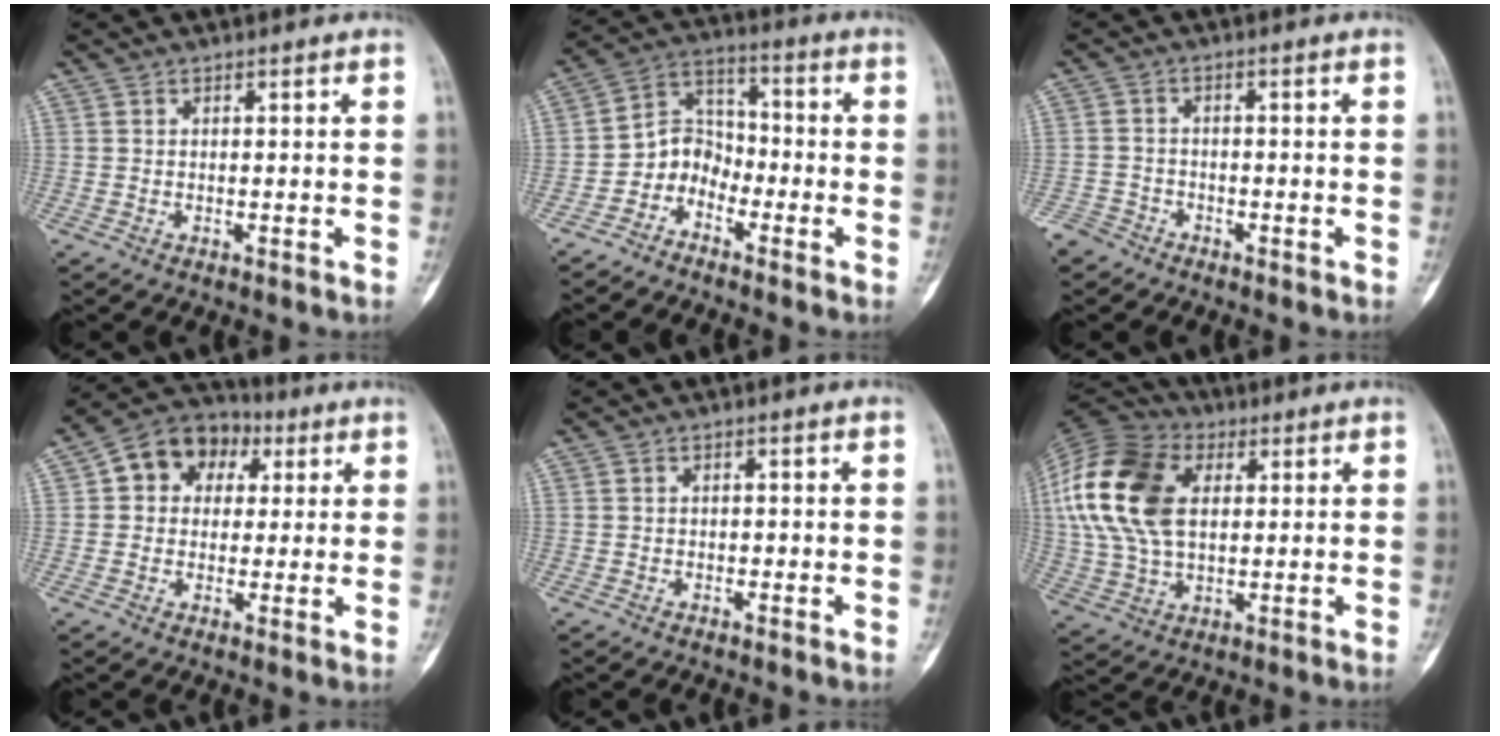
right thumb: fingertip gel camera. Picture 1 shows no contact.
{"total": 7.1, "force": [-4.1, 5.5, 1.9], "torque": [-0.004, 0.063, -0.092]}
{"total": 3.8, "force": [-3.0, 2.3, 0.2], "torque": [0.005, 0.010, -0.062]}
{"total": 11.3, "force": [3.0, 9.2, 5.7], "torque": [-0.052, 0.016, 0.036]}
{"total": 0.6, "force": [-0.4, 0.4, -0.1], "torque": [0.006, 0.003, -0.013]}
{"total": 19.9, "force": [4.0, 12.8, 14.6], "torque": [-0.302, 0.006, 0.069]}